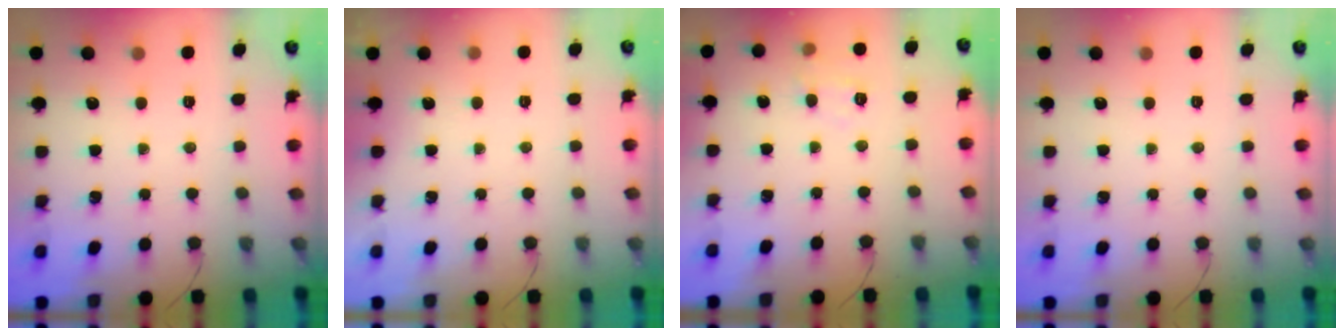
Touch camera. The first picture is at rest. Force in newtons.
{"total": 1.8, "press": 1.8, "slide": 0.3}
{"total": 5.1, "press": 4.9, "slide": 1.3}
{"total": 0.0}